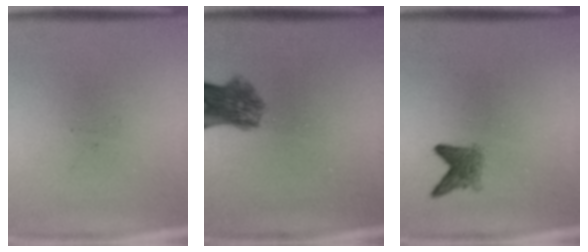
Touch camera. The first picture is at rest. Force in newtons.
{"total": 6.1}
{"total": 2.6}